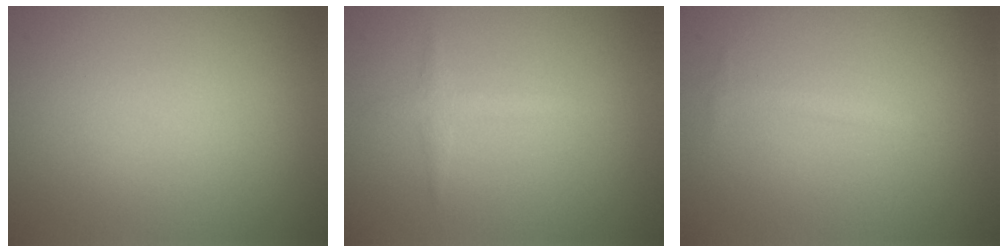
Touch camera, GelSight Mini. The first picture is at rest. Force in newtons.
{"total": 1.3, "press": 1.2, "slide": 0.0}
{"total": 0.8, "press": 0.8, "slide": 0.0}